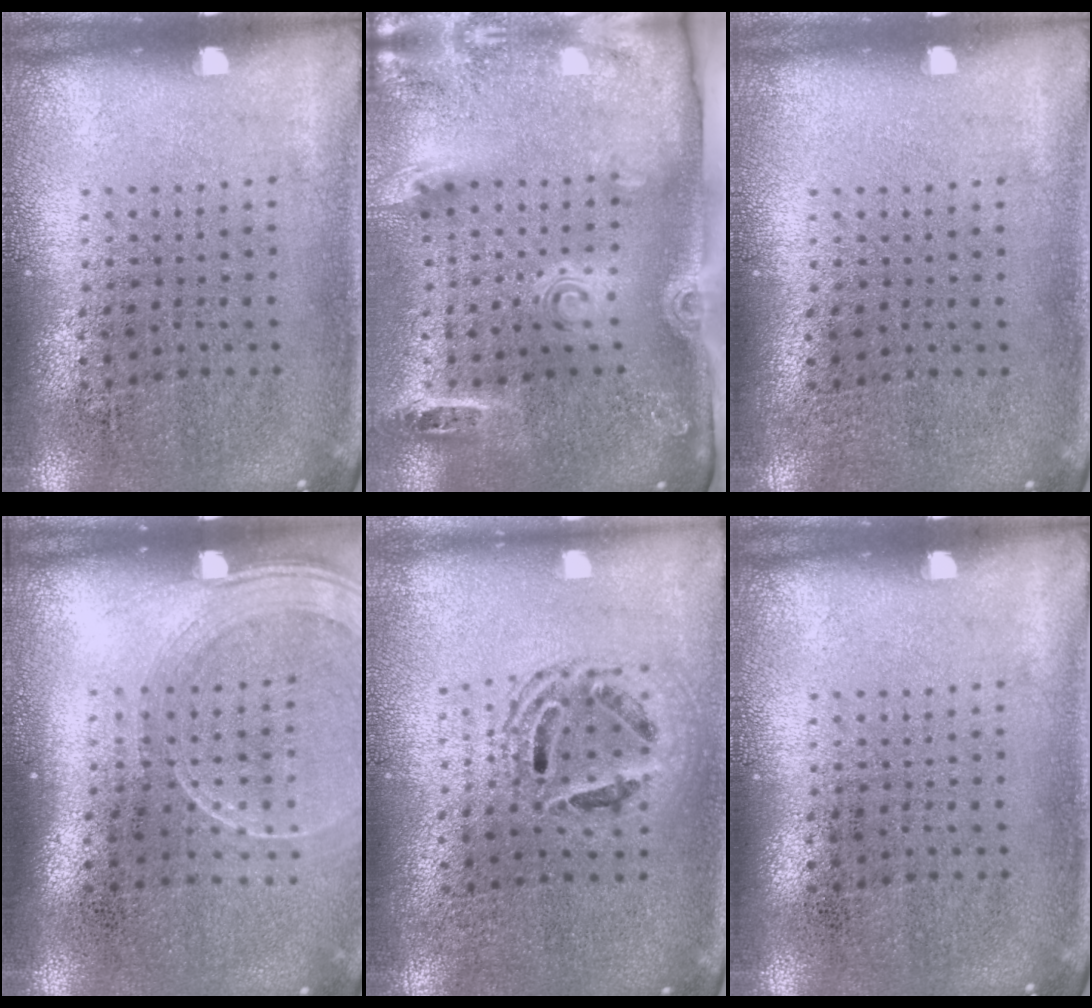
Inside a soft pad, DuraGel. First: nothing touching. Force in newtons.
{"total": 2.9, "press": 1.9, "slide": 2.1}
{"total": 0.0}
{"total": 1.7, "press": 1.5, "slide": 0.8}
{"total": 1.5, "press": 1.3, "slide": 0.8}
{"total": 0.0}